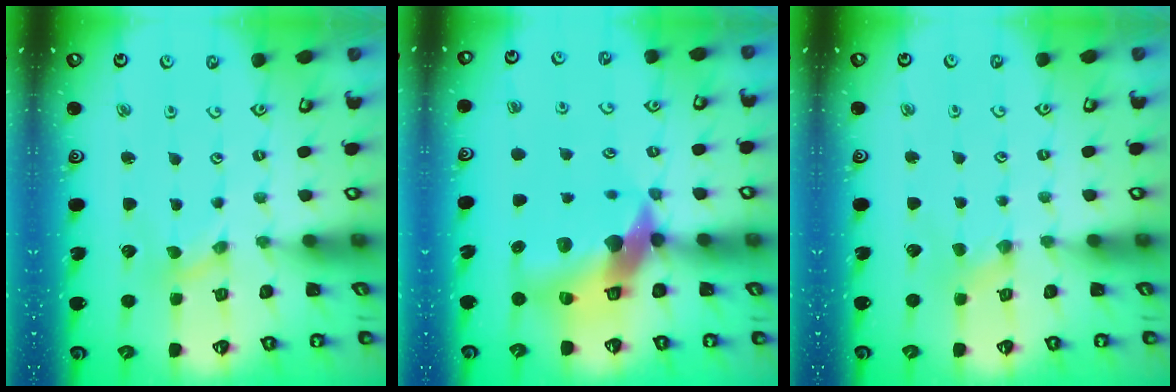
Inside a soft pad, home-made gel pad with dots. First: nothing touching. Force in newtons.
{"total": 15.8, "press": 15.7, "slide": 2.3}
{"total": 1.1, "press": 1.1, "slide": 0.3}